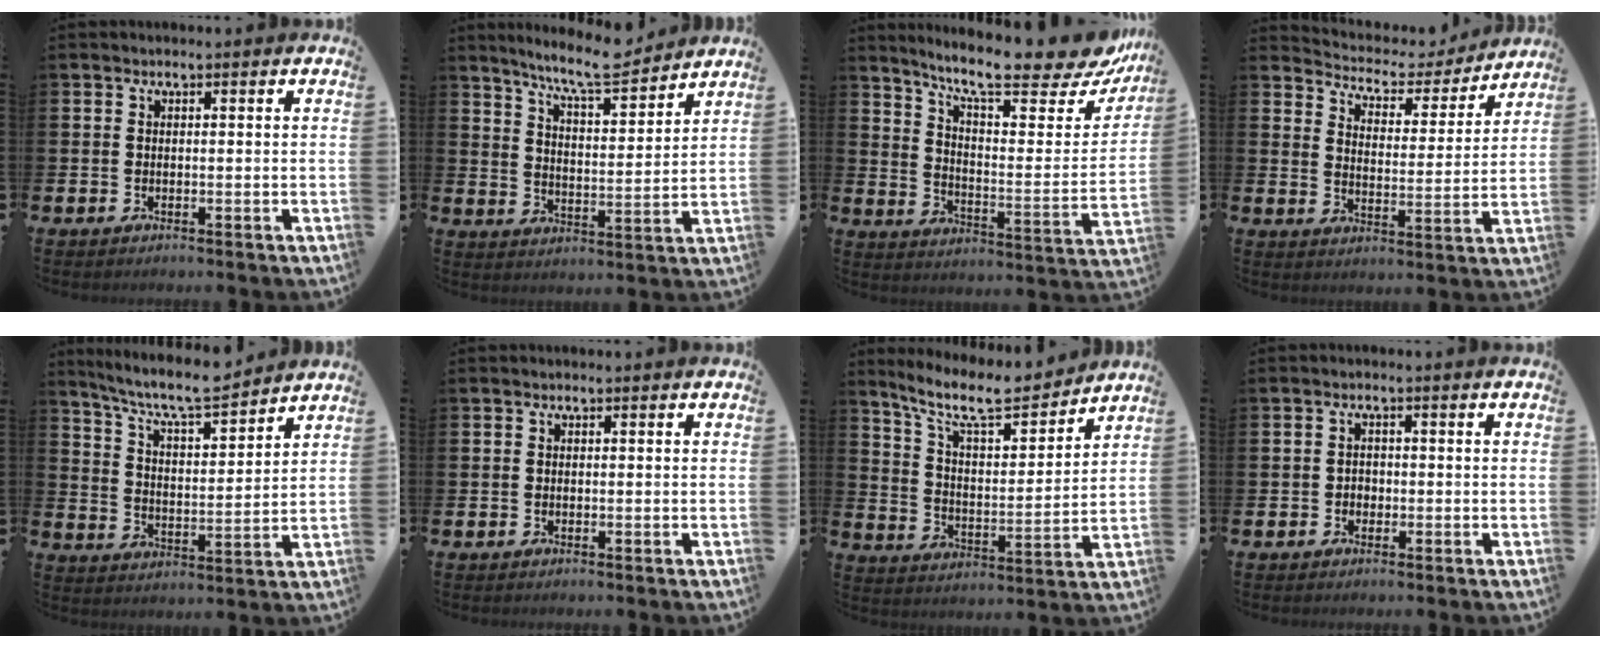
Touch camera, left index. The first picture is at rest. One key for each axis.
{"total": 8.3, "fx": 7.6, "fy": 0.7, "fz": 3.2, "tx": -0.083, "ty": -0.042, "tz": 0.135}
{"total": 12.0, "fx": 10.3, "fy": 2.3, "fz": 5.8, "tx": -0.122, "ty": -0.080, "tz": 0.169}
{"total": 4.7, "fx": 4.3, "fy": 1.8, "fz": 0.4, "tx": -0.042, "ty": -0.035, "tz": 0.069}
{"total": 8.1, "fx": 7.5, "fy": 0.9, "fz": 2.7, "tx": -0.080, "ty": -0.051, "tz": 0.131}
{"total": 0.0}
{"total": 9.8, "fx": 8.6, "fy": 2.2, "fz": 4.1, "tx": -0.114, "ty": -0.053, "tz": 0.152}
{"total": 1.3, "fx": -0.4, "fy": 1.2, "fz": 0.3, "tx": -0.009, "ty": 0.005, "tz": -0.011}